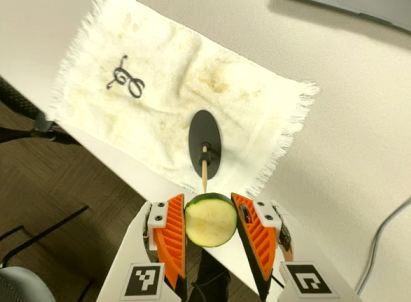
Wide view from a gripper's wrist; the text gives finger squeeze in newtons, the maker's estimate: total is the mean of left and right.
{"total": 9.3, "left": 9.1, "right": 9.4}